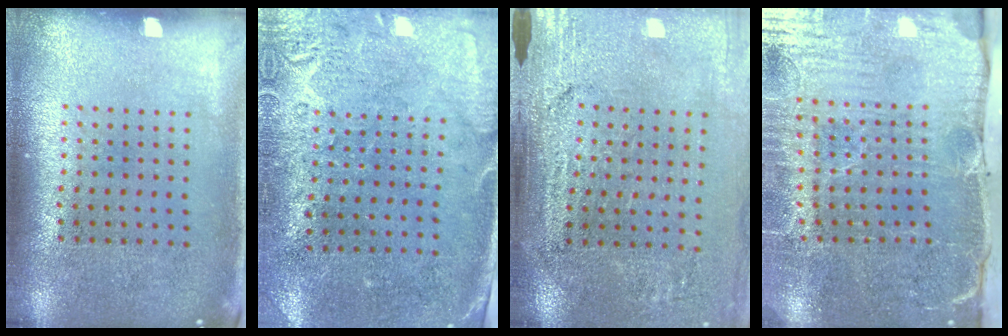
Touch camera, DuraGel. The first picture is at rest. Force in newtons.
{"total": 2.8, "press": 2.3, "slide": 1.5}
{"total": 3.1, "press": 3.1, "slide": 0.1}
{"total": 5.4, "press": 4.6, "slide": 2.9}